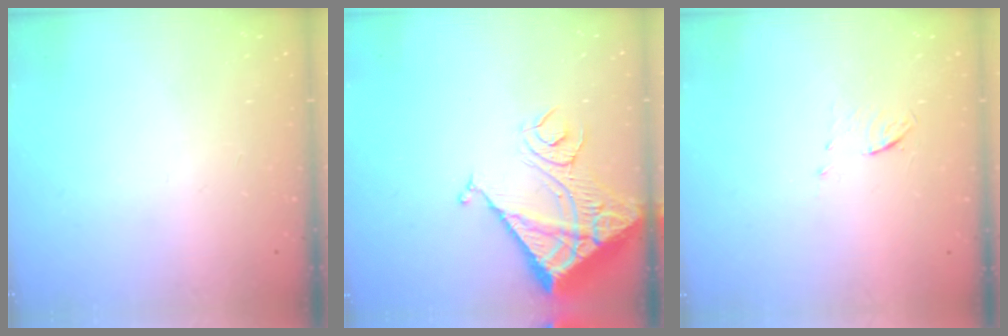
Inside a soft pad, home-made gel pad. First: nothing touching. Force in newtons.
{"total": 17.3, "press": 17.1, "slide": 2.3}
{"total": 3.9, "press": 3.6, "slide": 1.4}